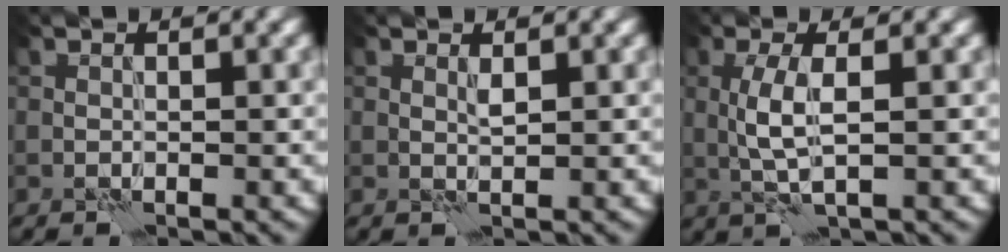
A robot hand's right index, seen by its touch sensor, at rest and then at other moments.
{"total": 0.7, "force": [0.5, 0.0, 0.6], "torque": [-0.015, 0.002, 0.009]}
{"total": 3.2, "force": [0.3, 0.6, 3.1], "torque": [-0.072, 0.005, 0.008]}